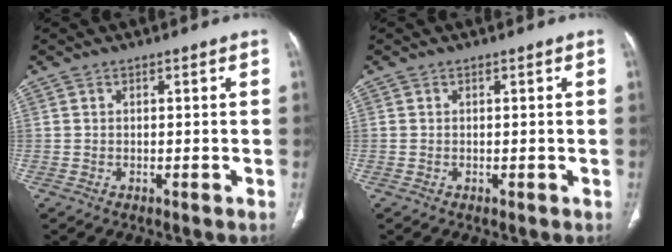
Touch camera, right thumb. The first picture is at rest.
{"total": 0.0}